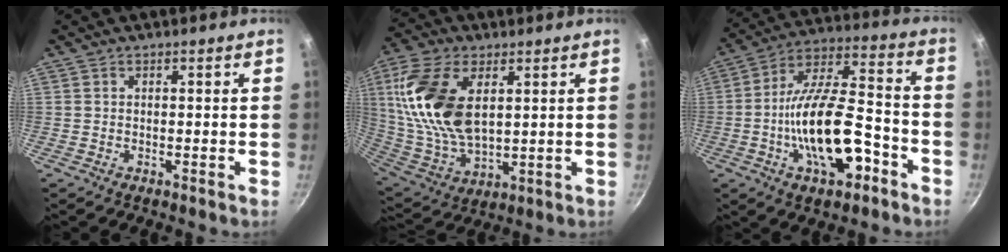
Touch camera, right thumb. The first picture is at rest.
{"total": 19.5, "force": [5.2, 10.9, 15.3], "torque": [-0.296, -0.021, 0.109]}
{"total": 19.2, "force": [-6.7, 8.5, 15.8], "torque": [-0.251, 0.052, -0.117]}